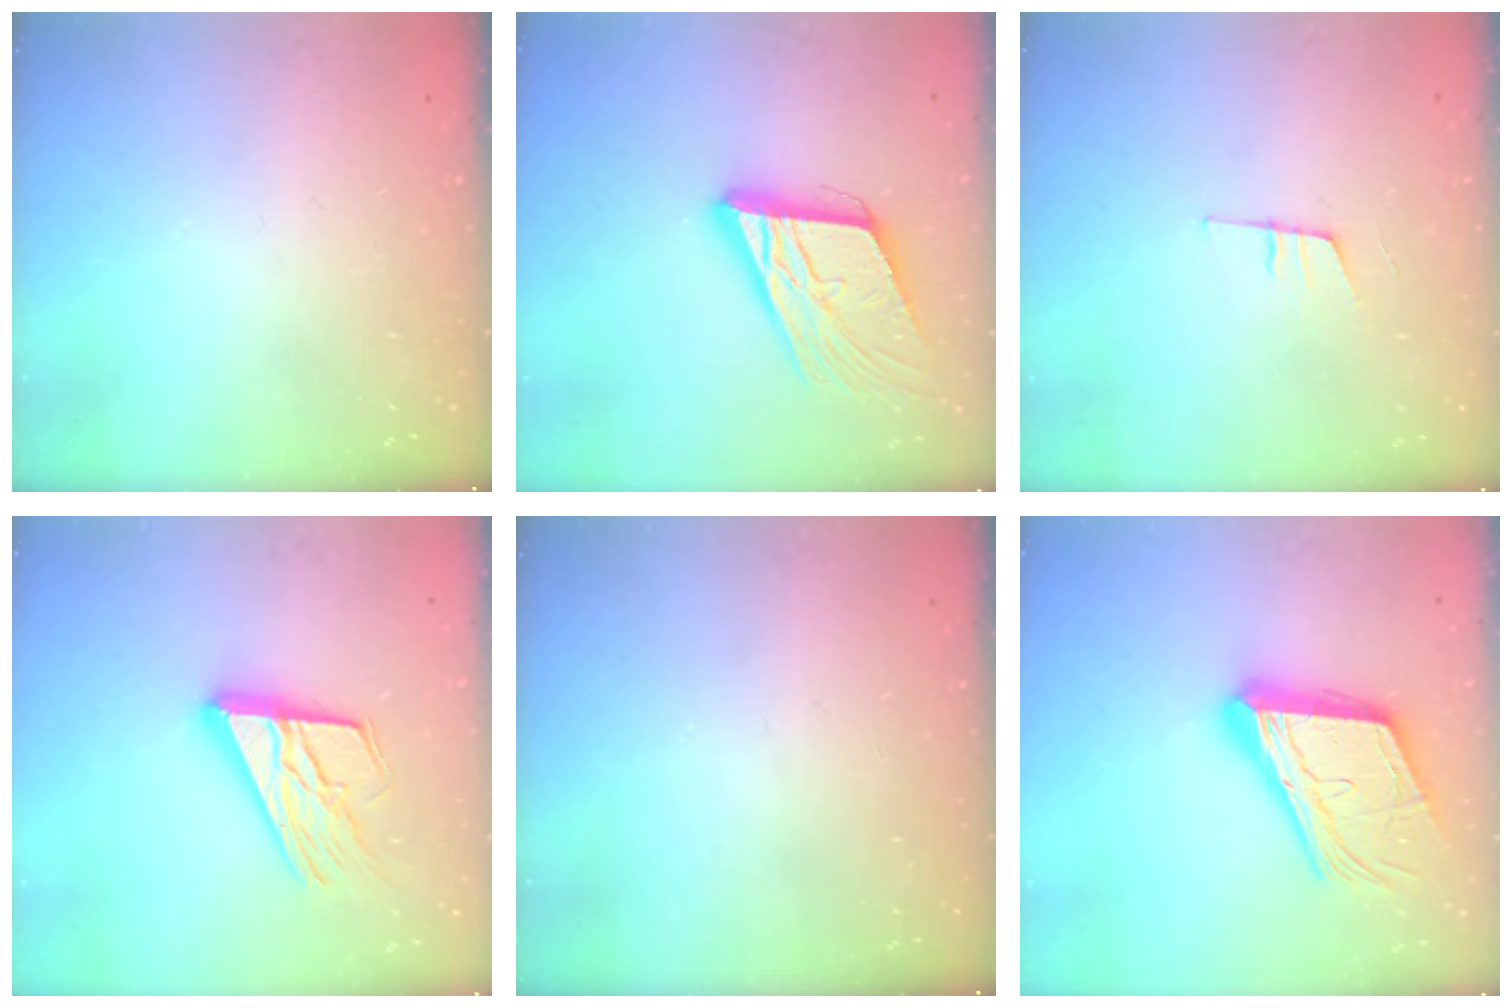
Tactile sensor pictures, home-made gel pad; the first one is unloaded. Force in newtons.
{"total": 16.9, "press": 16.5, "slide": 3.6}
{"total": 7.7, "press": 7.2, "slide": 2.8}
{"total": 18.0, "press": 17.9, "slide": 1.8}
{"total": 0.0}
{"total": 23.2, "press": 22.8, "slide": 3.7}